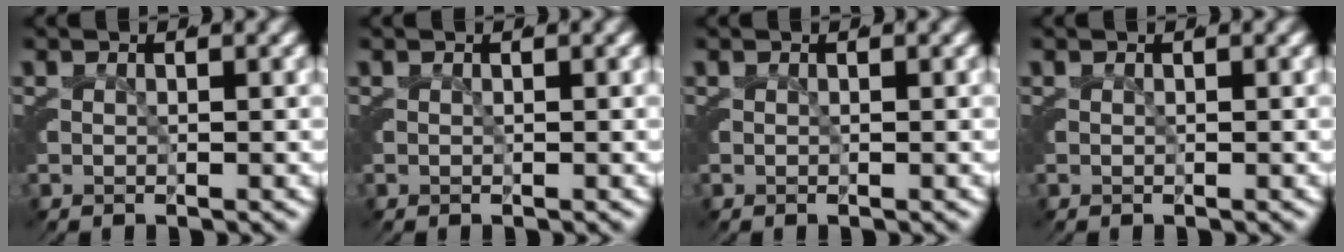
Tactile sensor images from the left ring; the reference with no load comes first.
{"total": 0.0}
{"total": 0.0}
{"total": 0.0}